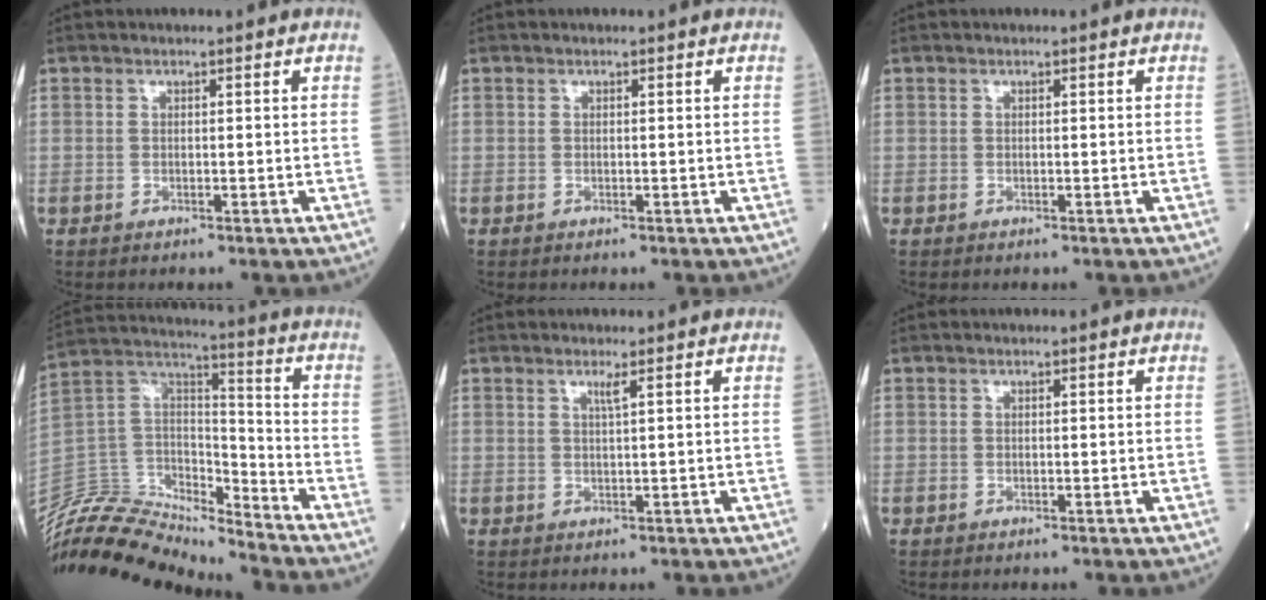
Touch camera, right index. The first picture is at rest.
{"total": 0.0}
{"total": 0.0}
{"total": 17.0, "force": [-16.6, 2.2, 3.0], "torque": [-0.057, 0.061, -0.302]}
{"total": 1.2, "force": [0.7, -0.4, 1.0], "torque": [-0.025, -0.006, 0.015]}
{"total": 0.0}